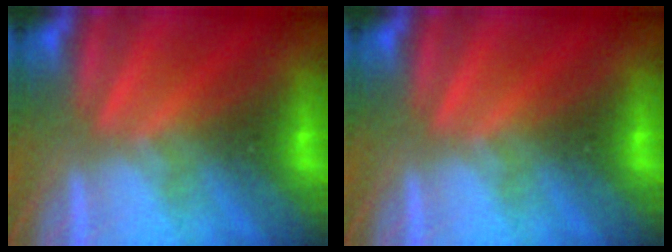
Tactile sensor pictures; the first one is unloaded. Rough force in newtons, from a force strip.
{"total": 0.0}